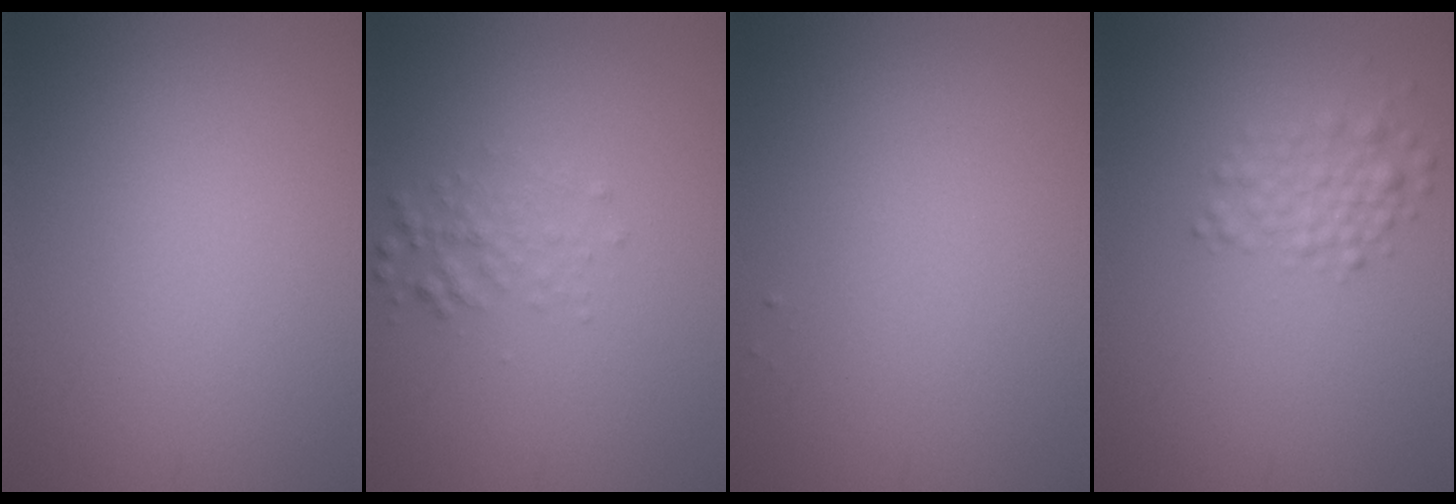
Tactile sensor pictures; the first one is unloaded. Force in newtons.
{"total": 1.6, "press": 1.6, "slide": 0.0}
{"total": 0.0}
{"total": 2.3, "press": 2.3, "slide": 0.1}